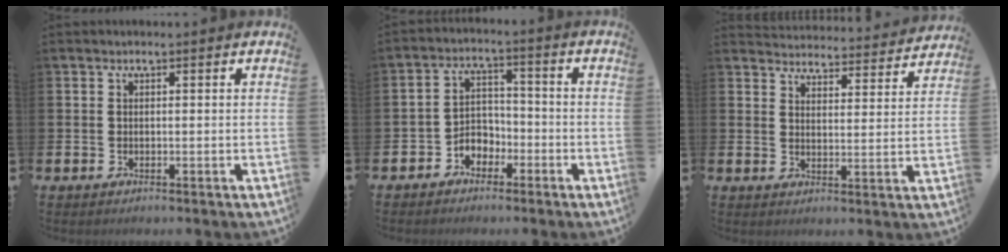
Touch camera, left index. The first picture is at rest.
{"total": 3.2, "force": [-2.1, 2.3, 0.6], "torque": [-0.023, 0.000, -0.051]}
{"total": 4.2, "force": [4.1, 0.4, 0.0], "torque": [-0.009, -0.038, 0.068]}